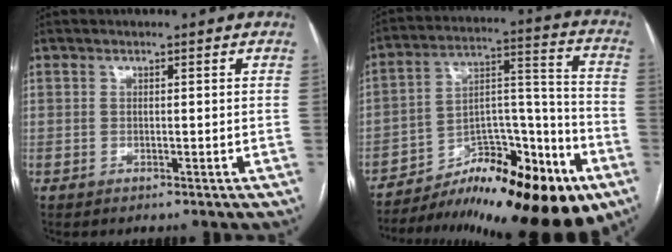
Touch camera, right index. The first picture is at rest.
{"total": 23.4, "force": [-16.1, 6.1, 15.9], "torque": [-0.172, 0.031, -0.244]}